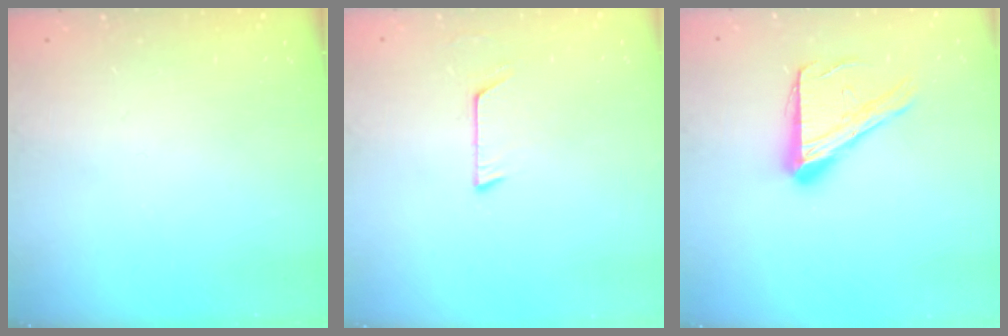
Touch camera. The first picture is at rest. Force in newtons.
{"total": 5.9, "press": 5.9, "slide": 0.5}
{"total": 14.7, "press": 14.7, "slide": 1.1}